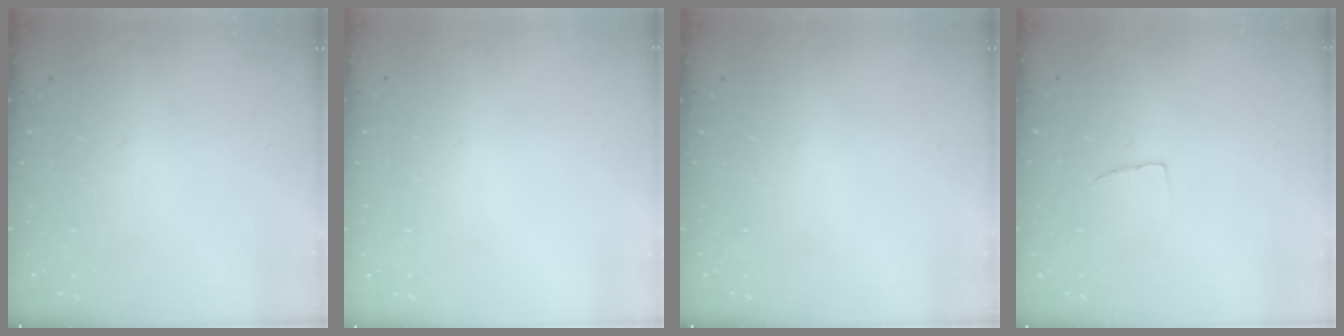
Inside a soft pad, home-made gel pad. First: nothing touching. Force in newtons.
{"total": 0.0}
{"total": 0.0}
{"total": 2.4, "press": 2.4, "slide": 0.1}